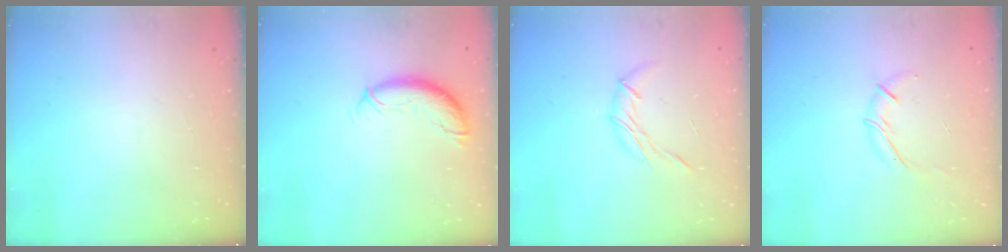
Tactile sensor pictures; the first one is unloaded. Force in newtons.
{"total": 9.4, "press": 9.4, "slide": 0.8}
{"total": 6.2, "press": 6.2, "slide": 0.5}
{"total": 6.7, "press": 6.6, "slide": 1.4}